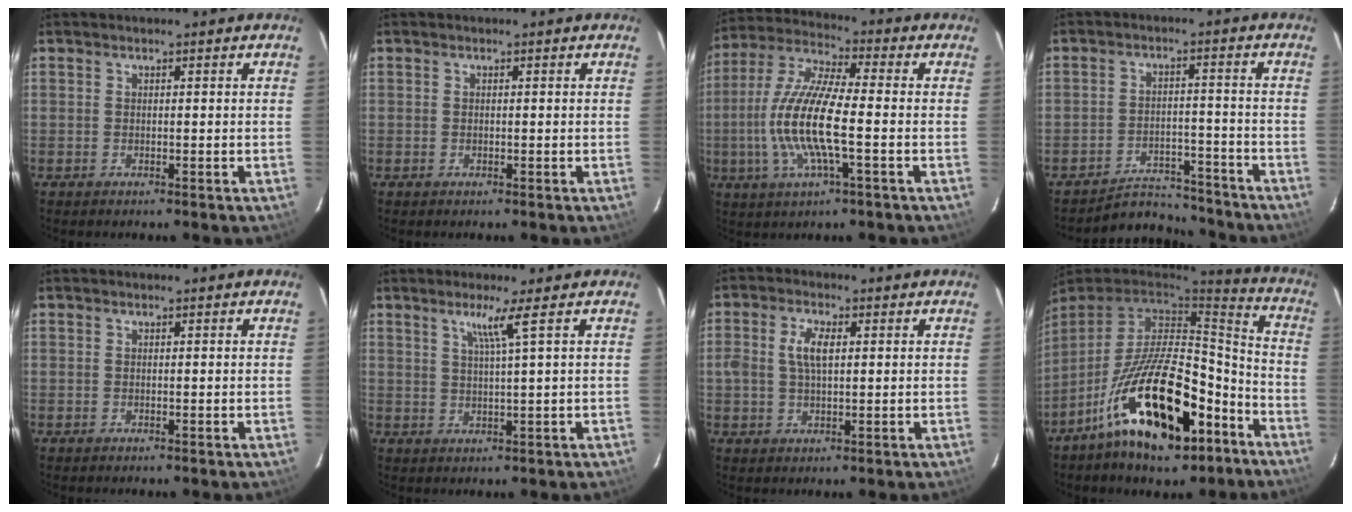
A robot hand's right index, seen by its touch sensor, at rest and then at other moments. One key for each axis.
{"total": 0.0}
{"total": 14.4, "fx": -2.6, "fy": 2.7, "fz": 13.9, "tx": -0.284, "ty": -0.004, "tz": -0.055}
{"total": 9.3, "fx": -8.9, "fy": 2.8, "fz": 0.4, "tx": -0.022, "ty": 0.027, "tz": -0.125}
{"total": 0.0}
{"total": 3.6, "fx": 1.9, "fy": -1.2, "fz": 2.9, "tx": -0.050, "ty": -0.008, "tz": 0.035}
{"total": 4.9, "fx": 0.8, "fy": 2.4, "fz": 4.2, "tx": -0.082, "ty": 0.008, "tz": 0.017}
{"total": 22.9, "fx": -12.8, "fy": 9.5, "fz": 16.4, "tx": -0.289, "ty": 0.000, "tz": -0.199}